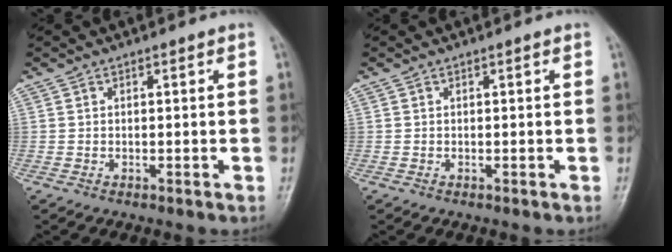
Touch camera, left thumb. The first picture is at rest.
{"total": 0.0}